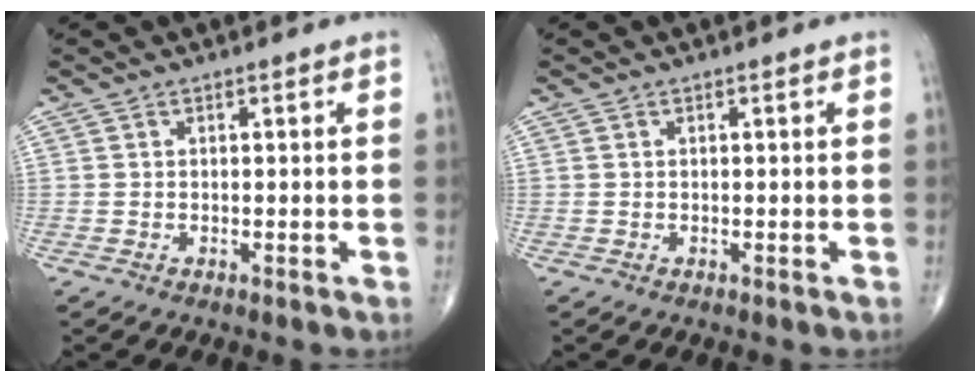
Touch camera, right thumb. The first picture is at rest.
{"total": 0.0}